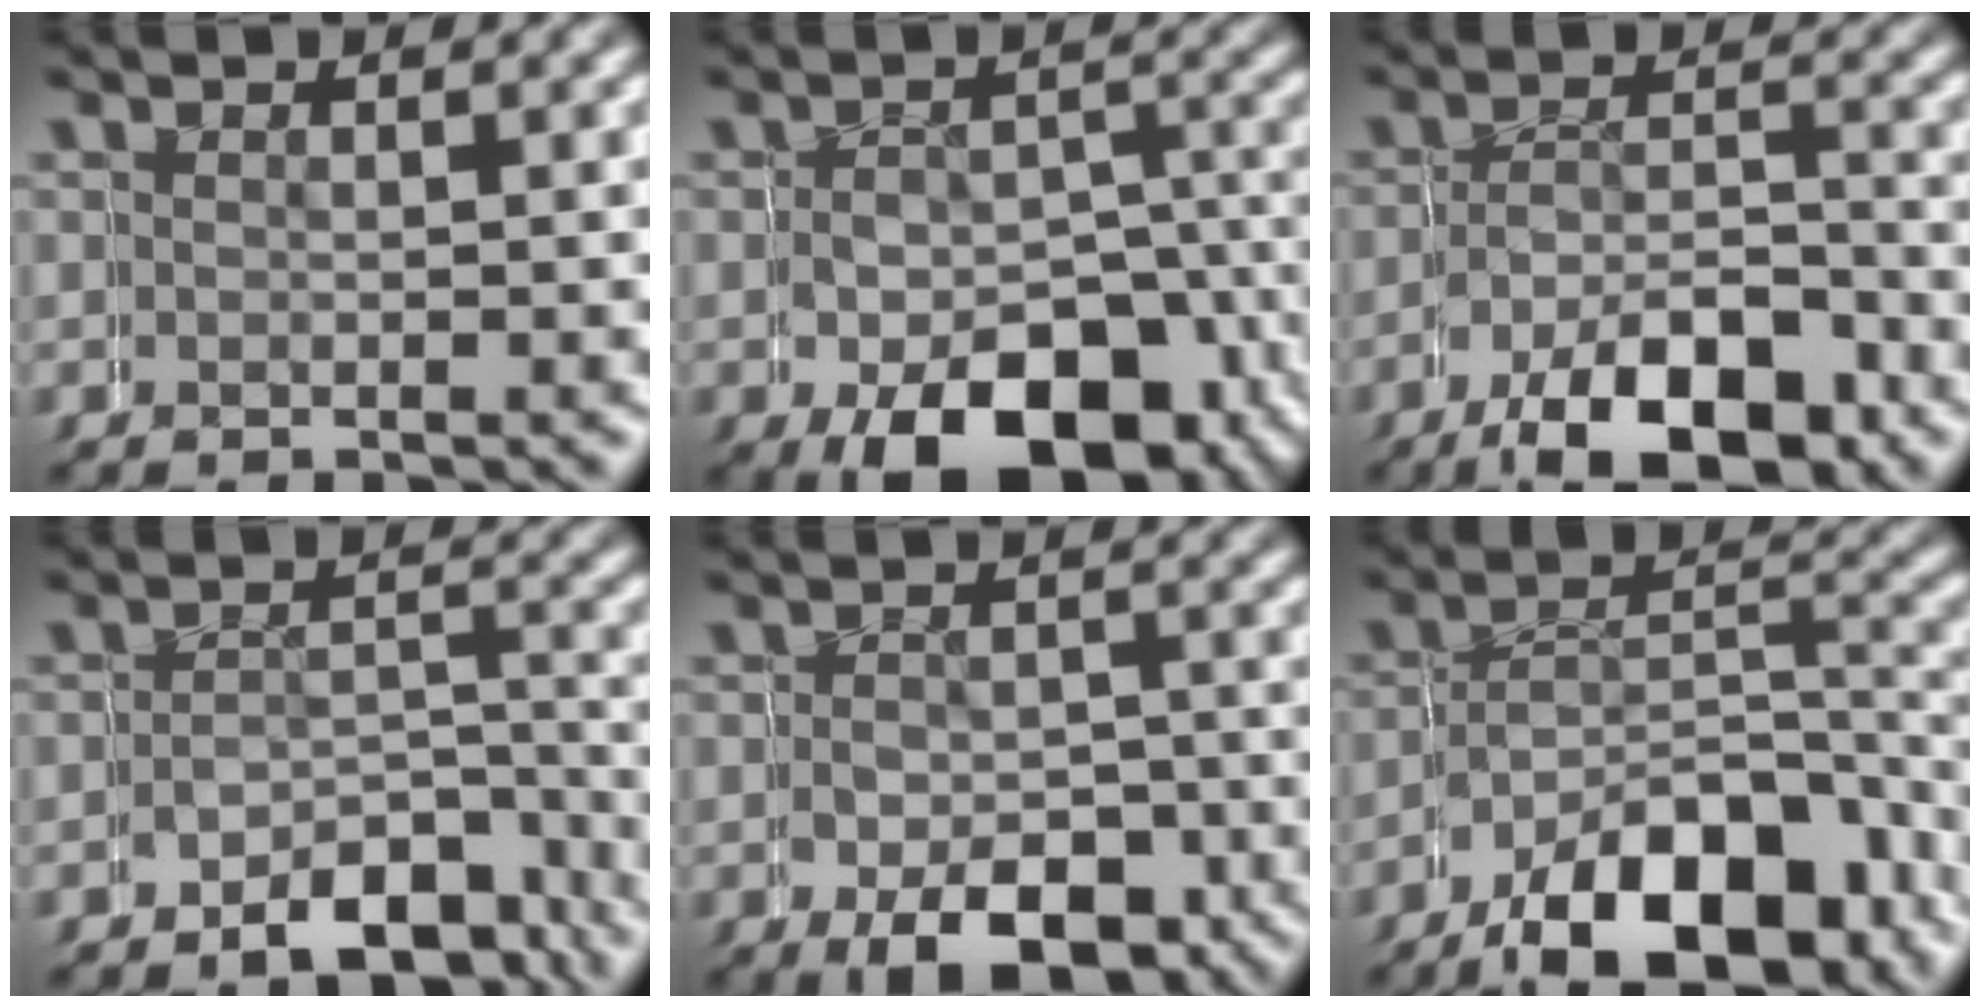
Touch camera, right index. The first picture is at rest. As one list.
[{"total": 10.0, "force": [-4.9, 6.4, 6.0], "torque": [-0.093, -0.038, -0.061]}, {"total": 7.5, "force": [-5.3, 3.5, 4.0], "torque": [-0.056, -0.026, -0.074]}, {"total": 5.8, "force": [-5.3, 2.3, 0.9], "torque": [-0.001, -0.010, -0.079]}, {"total": 6.8, "force": [-4.3, 3.9, 3.5], "torque": [-0.051, -0.022, -0.061]}, {"total": 10.2, "force": [-6.6, 4.8, 6.1], "torque": [-0.070, -0.023, -0.091]}]